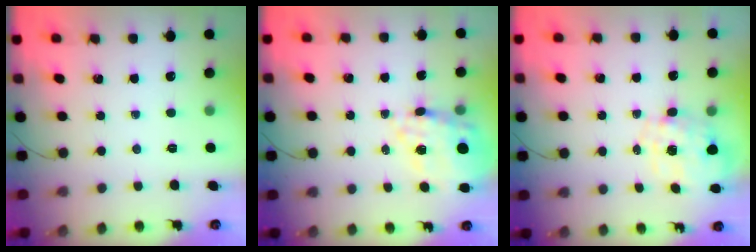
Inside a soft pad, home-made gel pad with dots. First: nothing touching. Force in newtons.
{"total": 19.0, "press": 18.6, "slide": 3.6}
{"total": 2.1, "press": 1.8, "slide": 1.0}